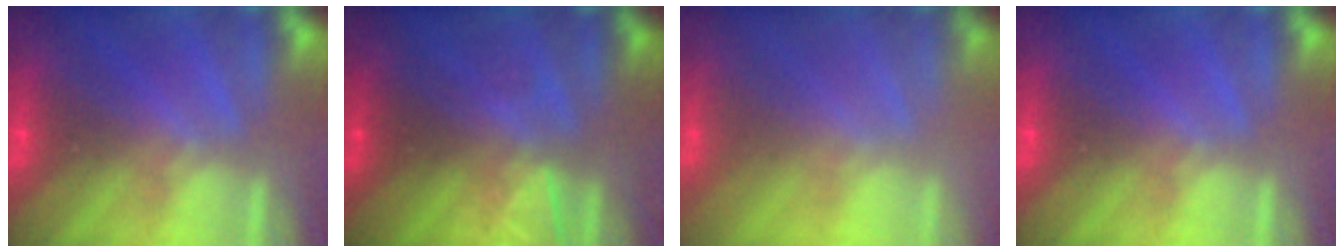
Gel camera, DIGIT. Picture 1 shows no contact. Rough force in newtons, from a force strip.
{"total": 3.3}
{"total": 2.0}
{"total": 0.0}